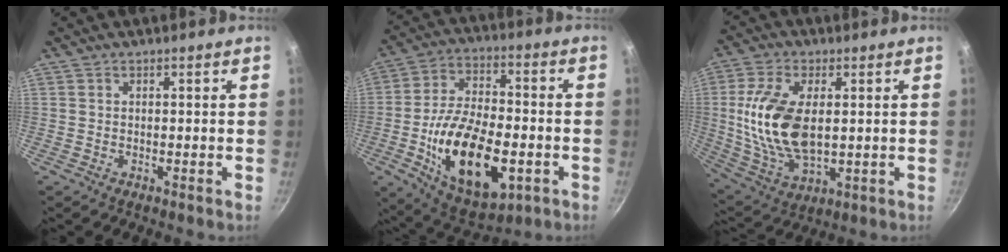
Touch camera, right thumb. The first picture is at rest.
{"total": 22.0, "force": [-5.8, 11.4, 17.8], "torque": [-0.297, 0.021, -0.089]}
{"total": 16.3, "force": [1.6, 8.8, 13.7], "torque": [-0.263, -0.007, 0.039]}